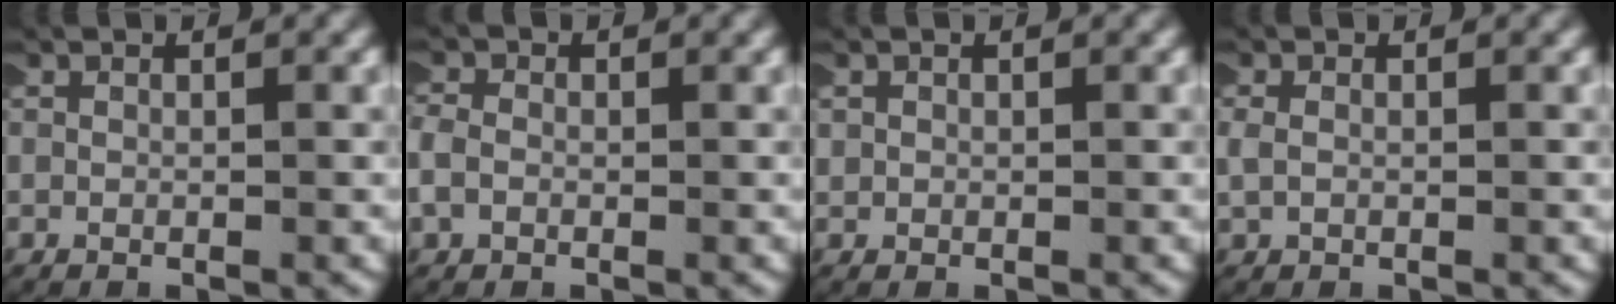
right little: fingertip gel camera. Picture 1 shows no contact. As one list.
[{"total": 2.5, "force": [-0.1, 2.2, 1.3], "torque": [-0.040, 0.001, -0.005]}, {"total": 0.7, "force": [0.2, 0.7, 0.1], "torque": [-0.004, 0.004, 0.002]}, {"total": 1.5, "force": [0.3, 1.1, 0.9], "torque": [-0.032, -0.002, 0.007]}]